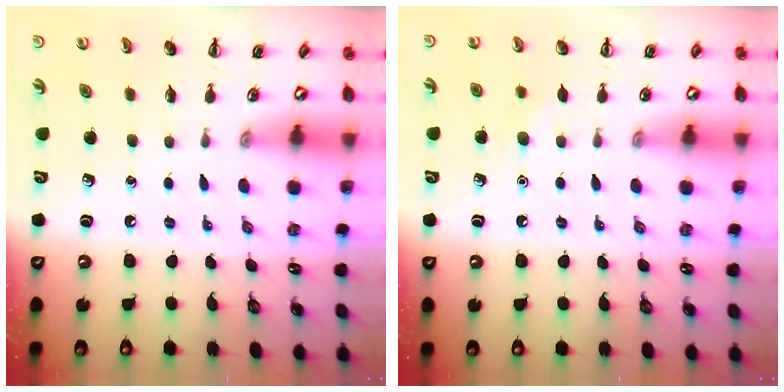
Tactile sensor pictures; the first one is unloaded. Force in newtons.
{"total": 3.5, "press": 3.4, "slide": 0.8}